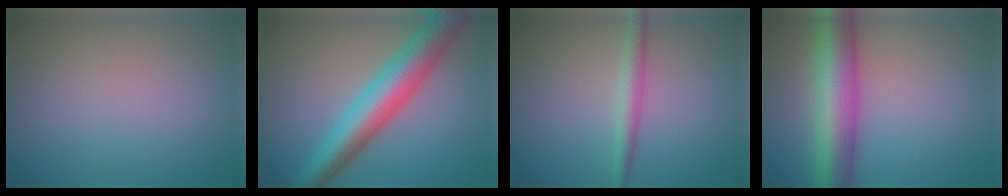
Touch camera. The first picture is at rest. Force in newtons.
{"total": 7.8, "press": 7.8, "slide": 0.2}
{"total": 2.3, "press": 2.3, "slide": 0.0}
{"total": 9.1, "press": 9.1, "slide": 0.1}